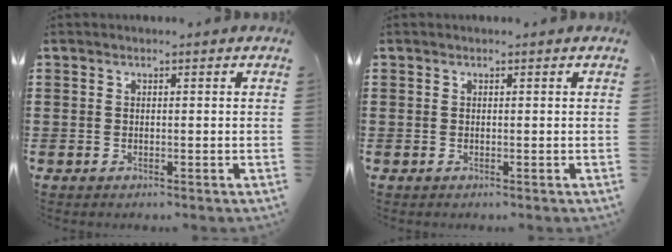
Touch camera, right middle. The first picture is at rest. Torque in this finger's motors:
{"motor_torque": [0.00, 0.00, -0.04, -0.01]}